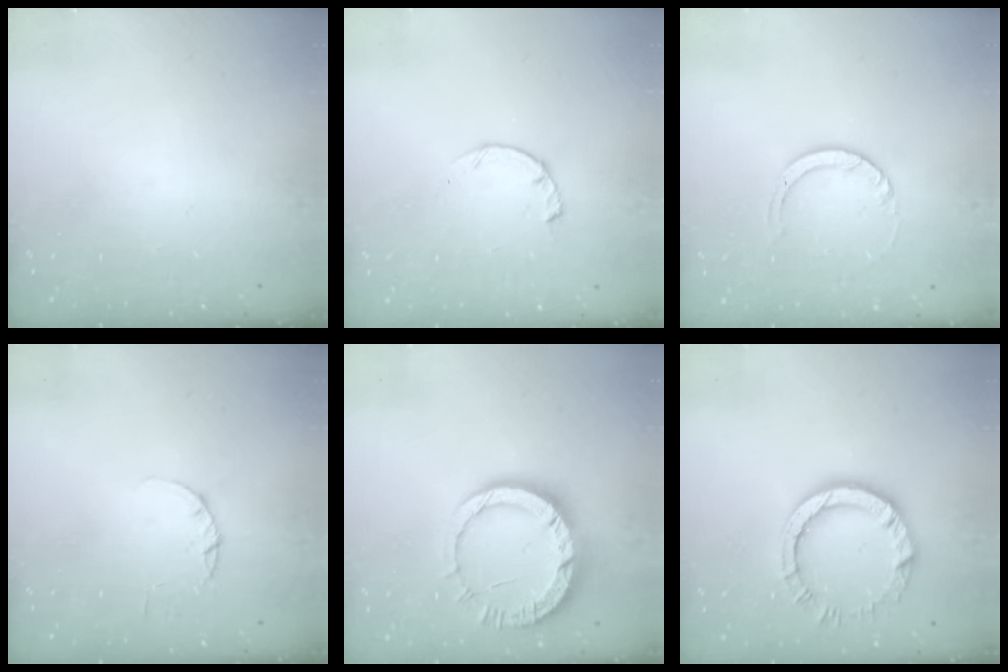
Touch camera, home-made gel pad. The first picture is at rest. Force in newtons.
{"total": 2.3, "press": 2.3, "slide": 0.4}
{"total": 3.0, "press": 3.0, "slide": 0.3}
{"total": 2.2, "press": 2.2, "slide": 0.4}
{"total": 12.1, "press": 12.0, "slide": 1.2}
{"total": 9.7, "press": 9.6, "slide": 0.7}